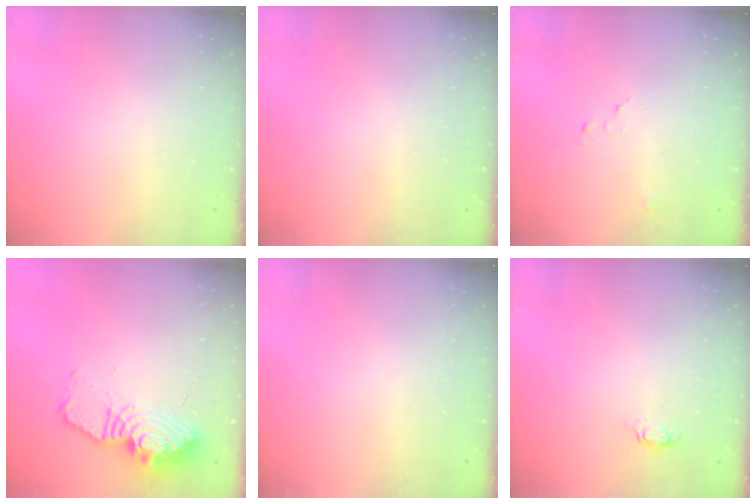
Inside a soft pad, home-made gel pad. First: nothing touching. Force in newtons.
{"total": 0.0}
{"total": 2.1, "press": 2.1, "slide": 0.2}
{"total": 13.9, "press": 13.9, "slide": 1.0}
{"total": 0.0}
{"total": 2.8, "press": 2.7, "slide": 0.4}